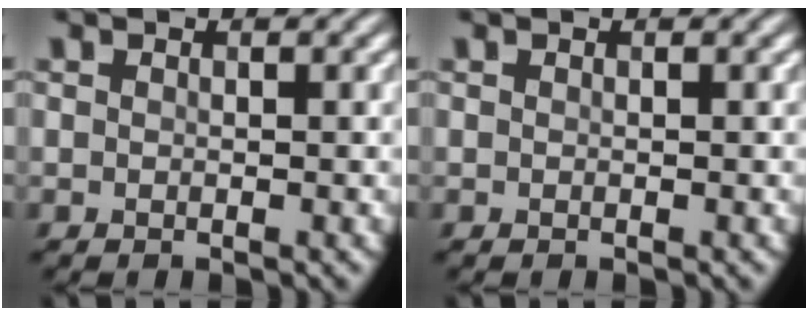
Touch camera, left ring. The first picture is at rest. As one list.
[{"total": 0.0}]